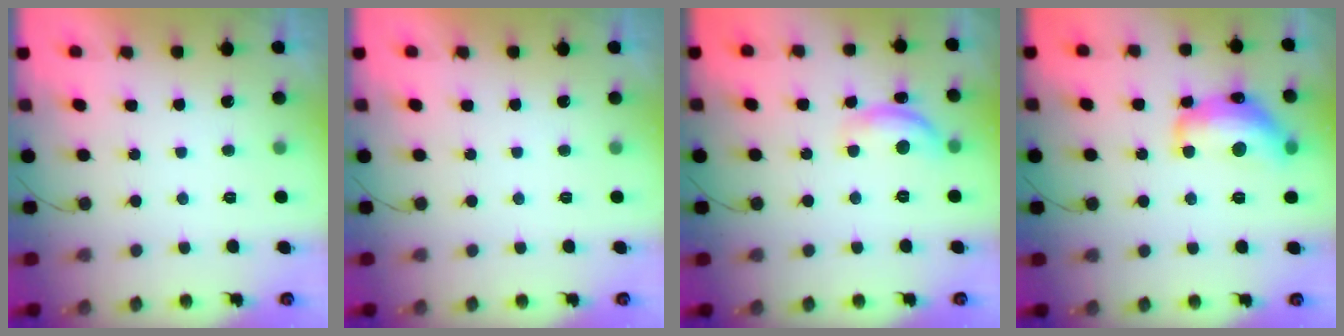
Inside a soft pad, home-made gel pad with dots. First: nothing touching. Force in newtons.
{"total": 0.0}
{"total": 10.5, "press": 10.5, "slide": 0.6}
{"total": 18.4, "press": 18.4, "slide": 0.9}